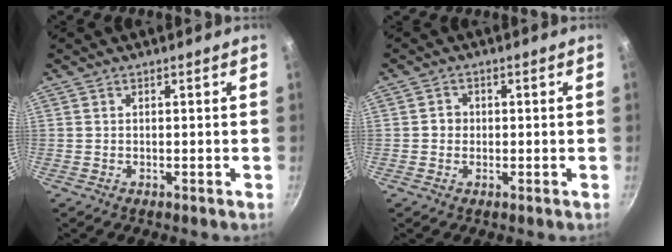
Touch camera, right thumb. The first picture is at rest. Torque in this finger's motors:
{"motor_torque": [0.11, 0.93, 0.51, -0.41, -0.03]}